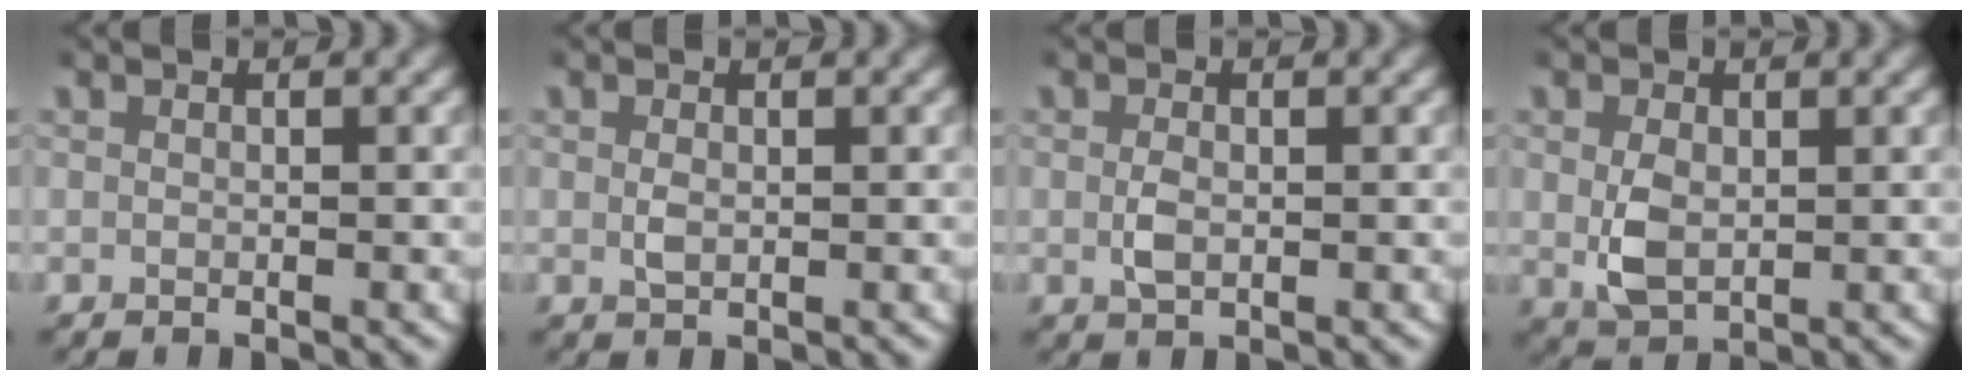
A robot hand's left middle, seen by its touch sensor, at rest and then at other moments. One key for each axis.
{"total": 1.1, "fx": 0.1, "fy": 0.6, "fz": 0.9, "tx": -0.023, "ty": -0.007, "tz": 0.009}
{"total": 1.6, "fx": -0.1, "fy": 0.9, "fz": 1.3, "tx": -0.034, "ty": -0.006, "tz": 0.004}
{"total": 3.4, "fx": 0.1, "fy": 2.3, "fz": 2.5, "tx": -0.061, "ty": -0.014, "tz": 0.011}